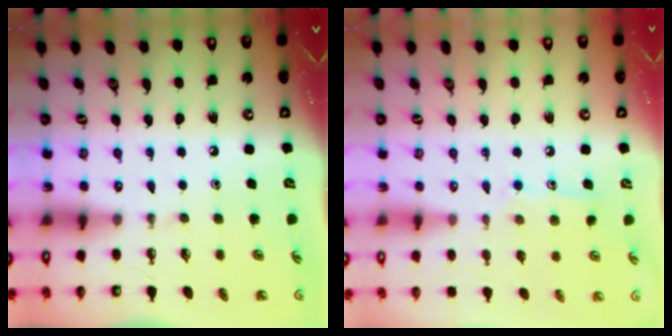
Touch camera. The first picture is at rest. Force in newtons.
{"total": 9.2, "press": 9.2, "slide": 0.5}